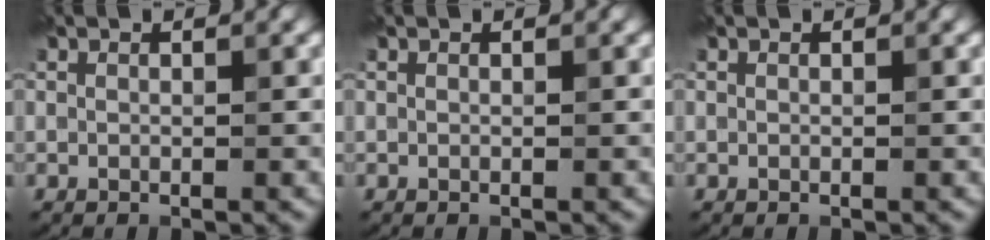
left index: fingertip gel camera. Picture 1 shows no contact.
{"total": 0.0}
{"total": 0.0}